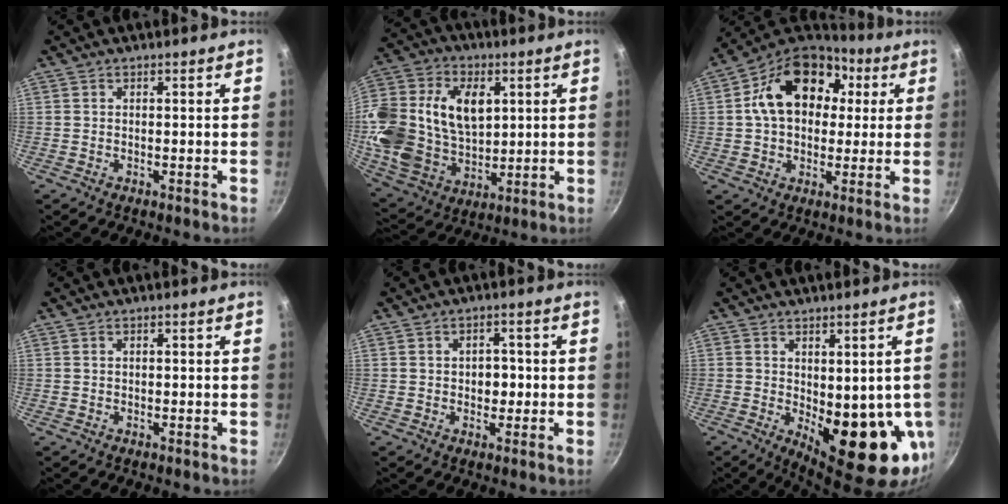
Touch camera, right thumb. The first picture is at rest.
{"total": 24.8, "force": [5.1, 17.5, 16.9], "torque": [-0.349, 0.010, 0.099]}
{"total": 19.2, "force": [4.1, 13.9, 12.5], "torque": [-0.193, 0.029, 0.054]}
{"total": 0.0}
{"total": 3.8, "force": [-0.2, 2.9, 2.5], "torque": [-0.013, 0.008, -0.003]}
{"total": 15.5, "force": [-1.7, 6.8, 13.8], "torque": [-0.145, -0.027, -0.008]}